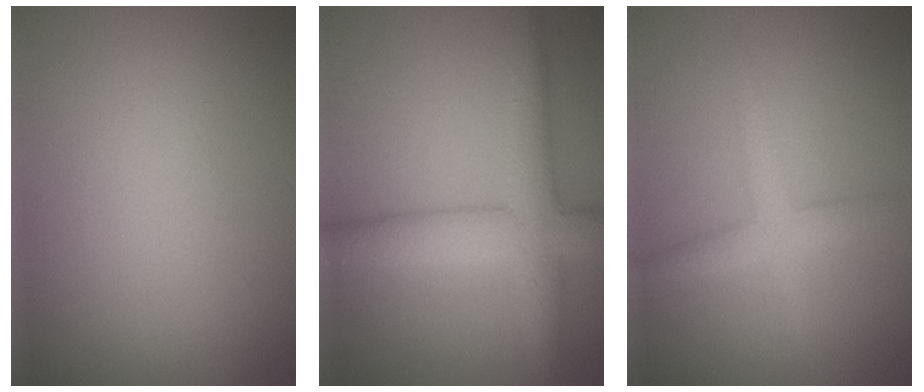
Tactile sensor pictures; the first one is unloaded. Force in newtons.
{"total": 5.6, "press": 5.6, "slide": 0.0}
{"total": 2.5, "press": 2.5, "slide": 0.2}